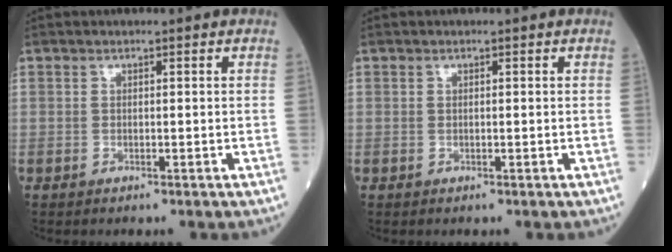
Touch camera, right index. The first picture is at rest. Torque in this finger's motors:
{"motor_torque": [-0.12, 0.00, 0.04, 0.02]}